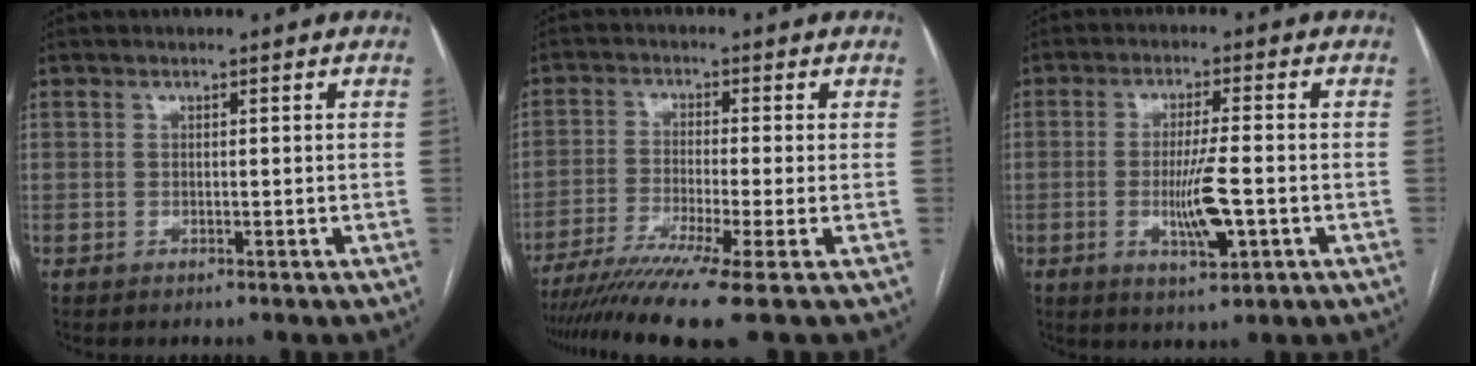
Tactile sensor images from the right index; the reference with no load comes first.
{"total": 10.7, "force": [-7.8, -2.0, 7.1], "torque": [-0.109, -0.029, -0.122]}
{"total": 7.3, "force": [-1.8, 0.9, 7.0], "torque": [-0.128, -0.013, -0.028]}